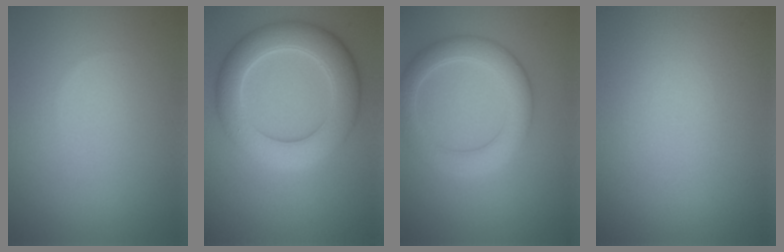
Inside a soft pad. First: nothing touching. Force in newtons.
{"total": 7.6, "press": 7.6, "slide": 0.3}
{"total": 4.7, "press": 4.6, "slide": 0.4}
{"total": 0.0}